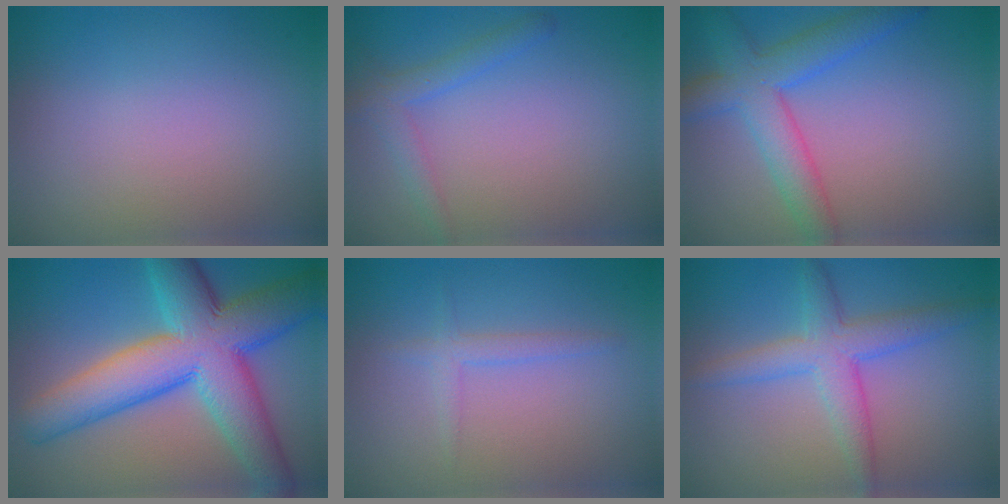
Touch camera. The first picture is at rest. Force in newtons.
{"total": 2.4, "press": 2.4, "slide": 0.1}
{"total": 5.7, "press": 5.7, "slide": 0.2}
{"total": 12.0, "press": 12.0, "slide": 0.2}
{"total": 1.5, "press": 1.5, "slide": 0.0}
{"total": 4.4, "press": 4.4, "slide": 0.2}